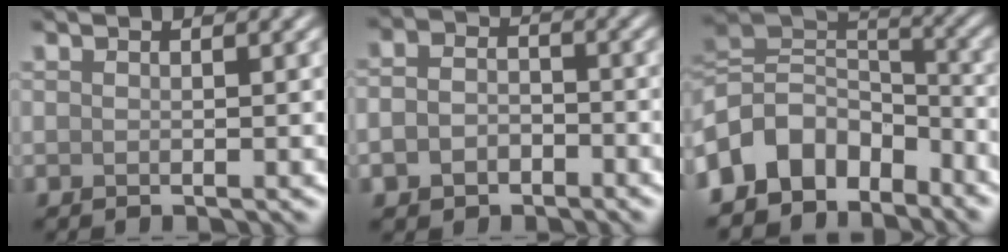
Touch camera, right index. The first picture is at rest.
{"total": 3.8, "force": [-1.6, 2.9, 1.9], "torque": [-0.029, -0.006, -0.034]}
{"total": 8.5, "force": [-5.2, 5.5, 3.8], "torque": [-0.052, 0.010, -0.112]}